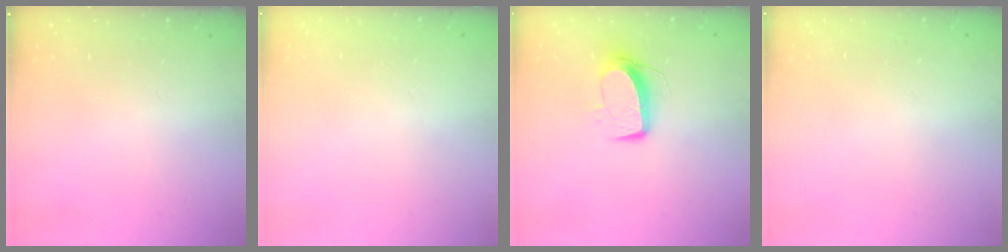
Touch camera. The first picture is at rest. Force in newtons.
{"total": 0.0}
{"total": 9.9, "press": 9.9, "slide": 0.4}
{"total": 0.0}